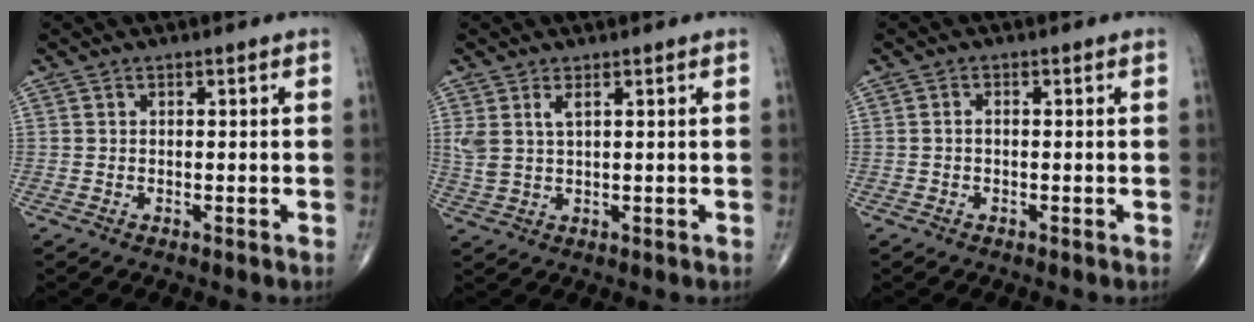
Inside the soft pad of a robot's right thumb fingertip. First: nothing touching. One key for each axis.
{"total": 3.8, "fx": 1.6, "fy": 1.4, "fz": 3.1, "tx": -0.075, "ty": -0.001, "tz": 0.040}
{"total": 0.8, "fx": -0.2, "fy": 0.4, "fz": 0.6, "tx": -0.008, "ty": 0.002, "tz": -0.007}